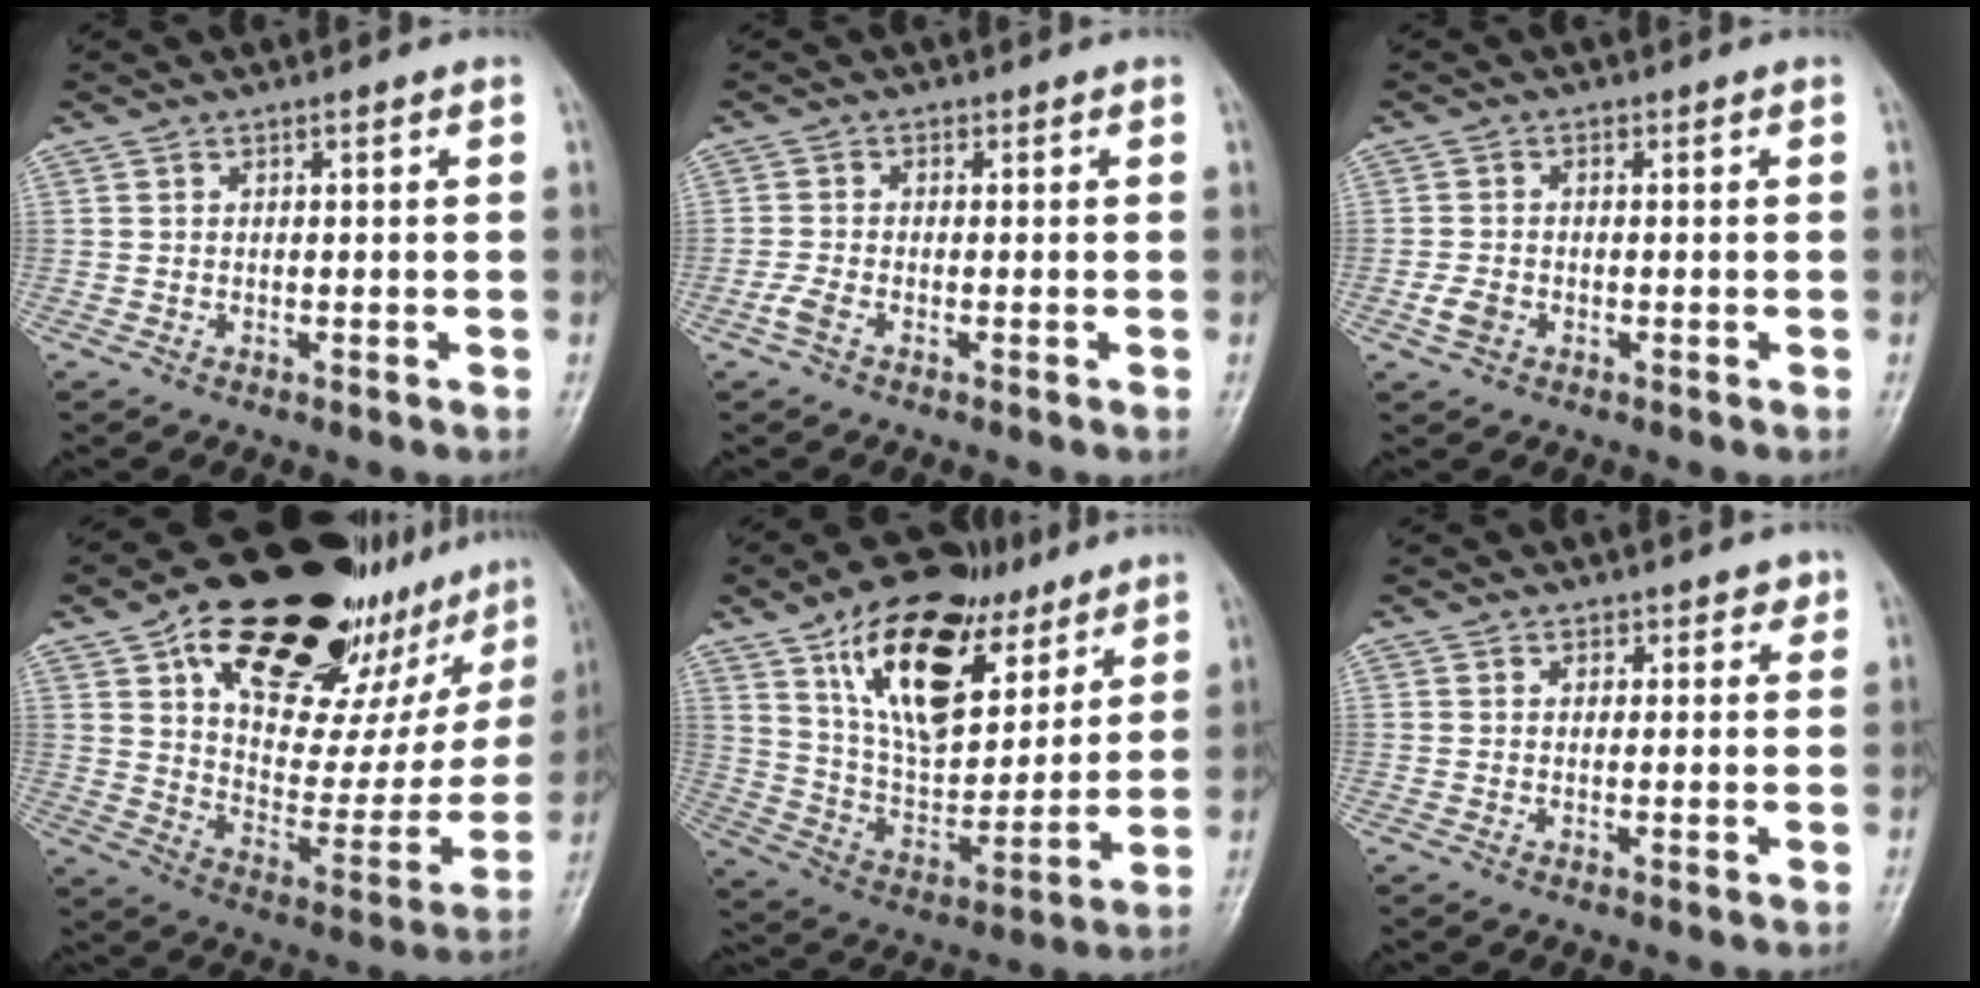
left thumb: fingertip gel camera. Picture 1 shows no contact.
{"total": 2.3, "force": [-1.2, 1.2, 1.5], "torque": [-0.038, 0.002, -0.028]}
{"total": 3.0, "force": [-1.1, 2.3, 1.6], "torque": [-0.026, 0.003, -0.019]}
{"total": 33.9, "force": [19.4, 14.8, 23.5], "torque": [-0.301, -0.034, 0.300]}
{"total": 23.0, "force": [12.3, 12.1, 15.2], "torque": [-0.208, -0.045, 0.219]}
{"total": 2.1, "force": [1.5, 1.6, 0.2], "torque": [0.023, -0.006, 0.013]}